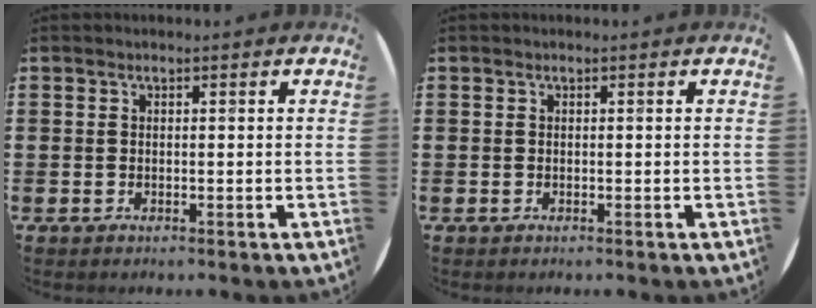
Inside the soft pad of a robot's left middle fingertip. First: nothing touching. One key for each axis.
{"total": 0.0}